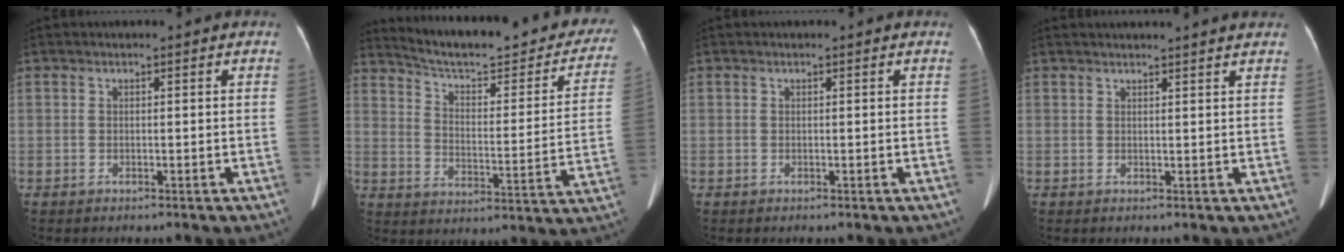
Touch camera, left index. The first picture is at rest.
{"total": 26.3, "force": [23.2, 4.9, 11.3], "torque": [-0.155, -0.049, 0.293]}
{"total": 0.0}
{"total": 5.3, "force": [4.9, -0.7, 1.8], "torque": [-0.022, 0.016, 0.050]}